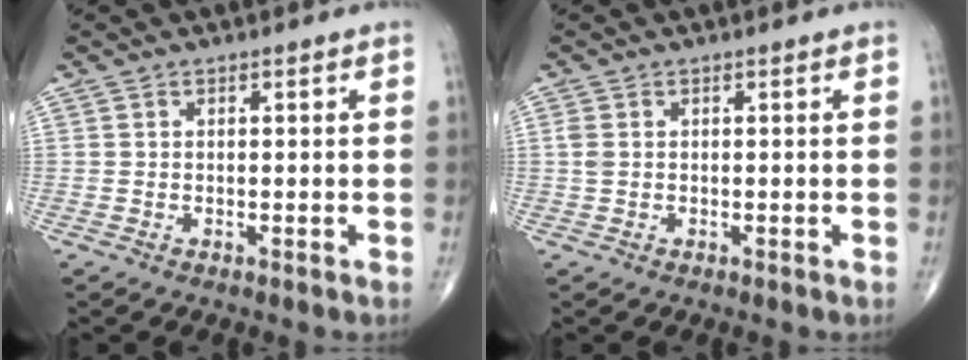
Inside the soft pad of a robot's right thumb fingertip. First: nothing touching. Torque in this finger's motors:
{"motor_torque": [0.30, 0.75, 0.28, -0.12, -0.02]}